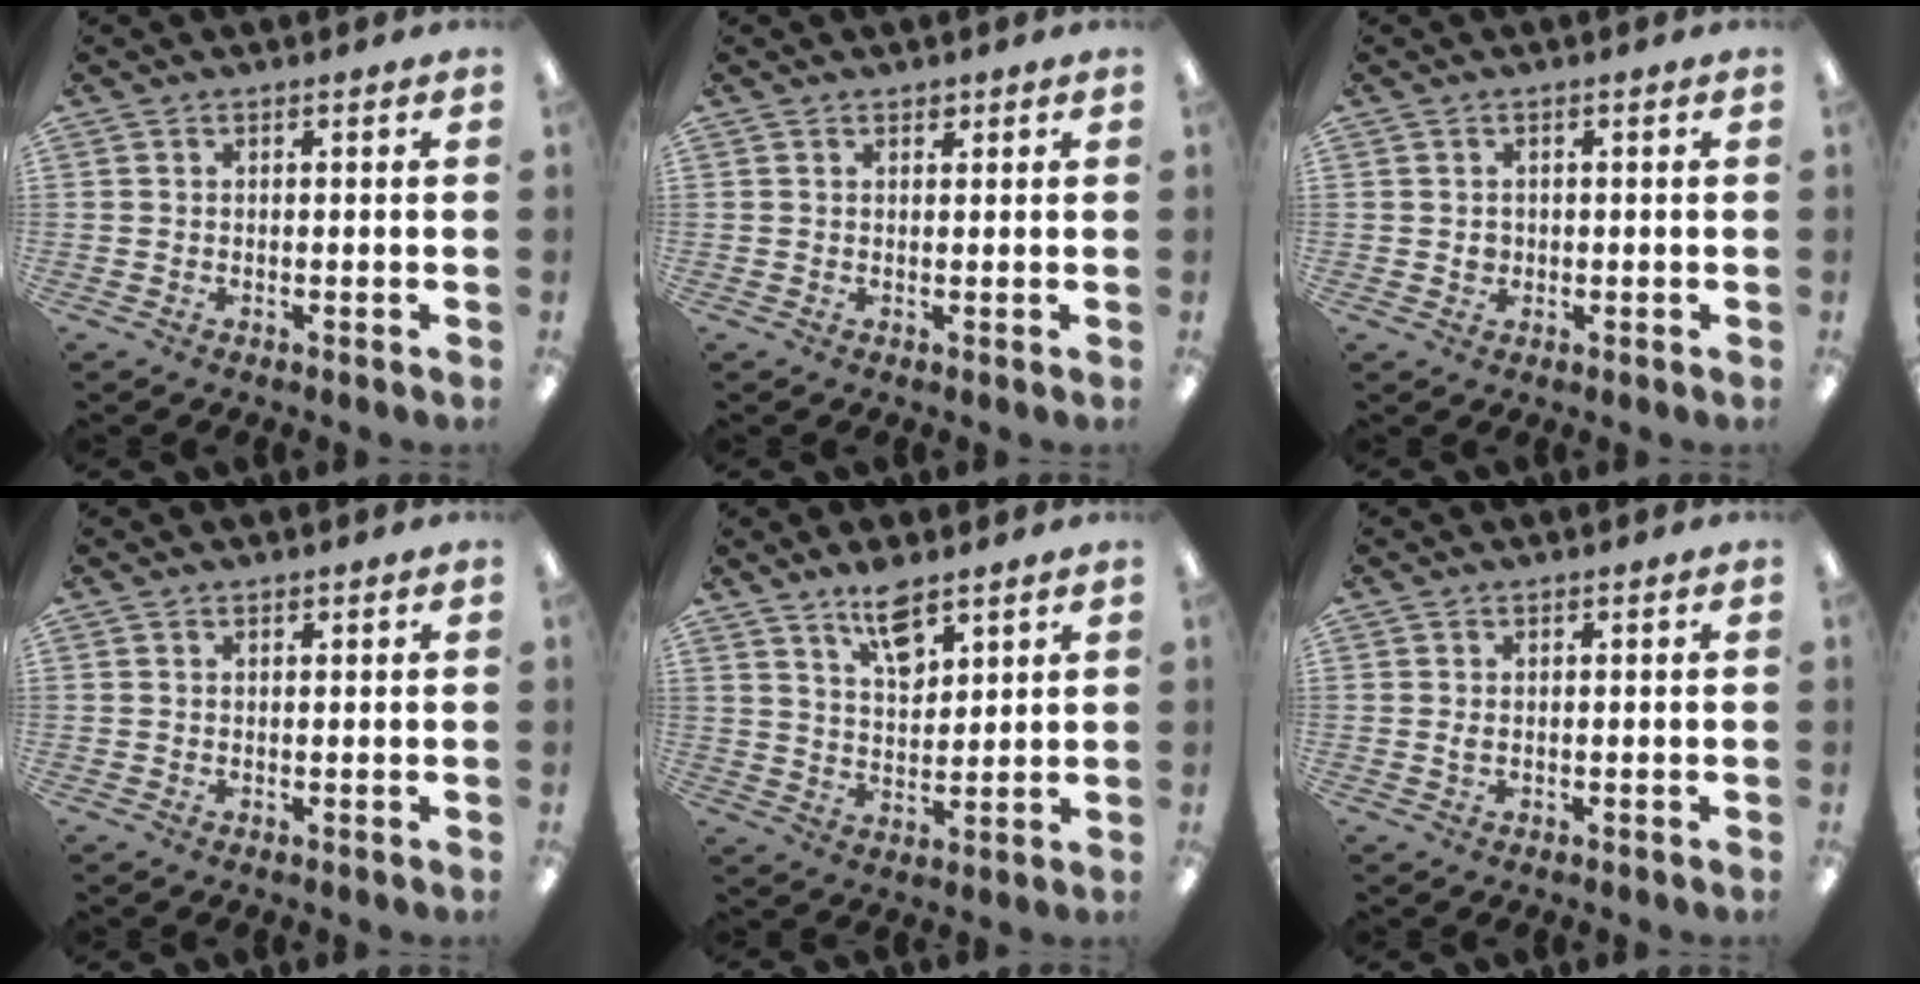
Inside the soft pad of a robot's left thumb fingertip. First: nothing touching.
{"total": 1.4, "force": [1.1, 0.6, 0.6], "torque": [-0.005, -0.004, 0.019]}
{"total": 1.7, "force": [0.2, 1.5, 0.7], "torque": [-0.007, 0.001, 0.001]}
{"total": 1.0, "force": [0.8, 0.4, 0.5], "torque": [-0.010, 0.000, 0.014]}
{"total": 9.0, "force": [6.6, 3.8, 4.7], "torque": [-0.071, -0.035, 0.114]}
{"total": 1.1, "force": [0.2, 0.5, 0.9], "torque": [-0.011, -0.001, 0.002]}